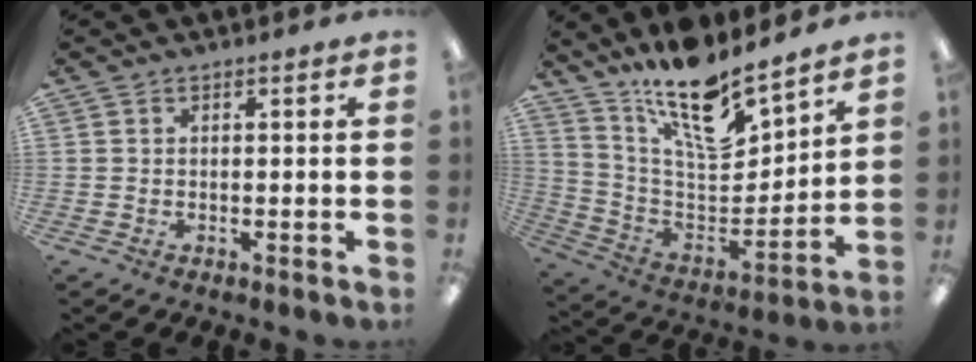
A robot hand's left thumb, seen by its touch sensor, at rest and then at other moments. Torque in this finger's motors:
{"motor_torque": [2.33, 0.88, 1.63, -1.14, 0.13]}